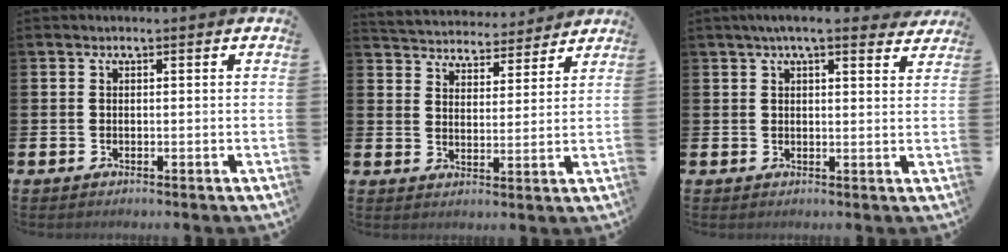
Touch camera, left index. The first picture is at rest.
{"total": 4.7, "force": [4.6, 1.1, -0.3], "torque": [-0.015, -0.037, 0.078]}
{"total": 5.0, "force": [4.2, 0.8, 2.5], "torque": [-0.047, -0.011, 0.073]}